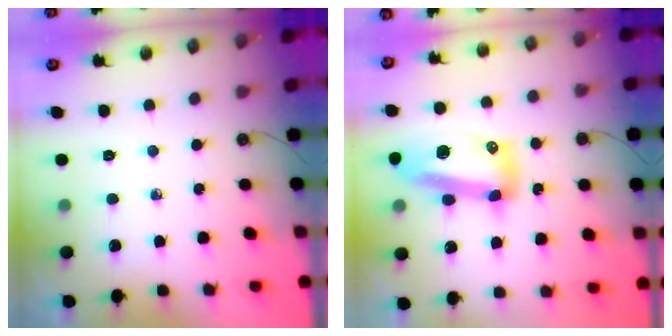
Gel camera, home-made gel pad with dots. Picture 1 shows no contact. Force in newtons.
{"total": 15.7, "press": 15.6, "slide": 1.4}